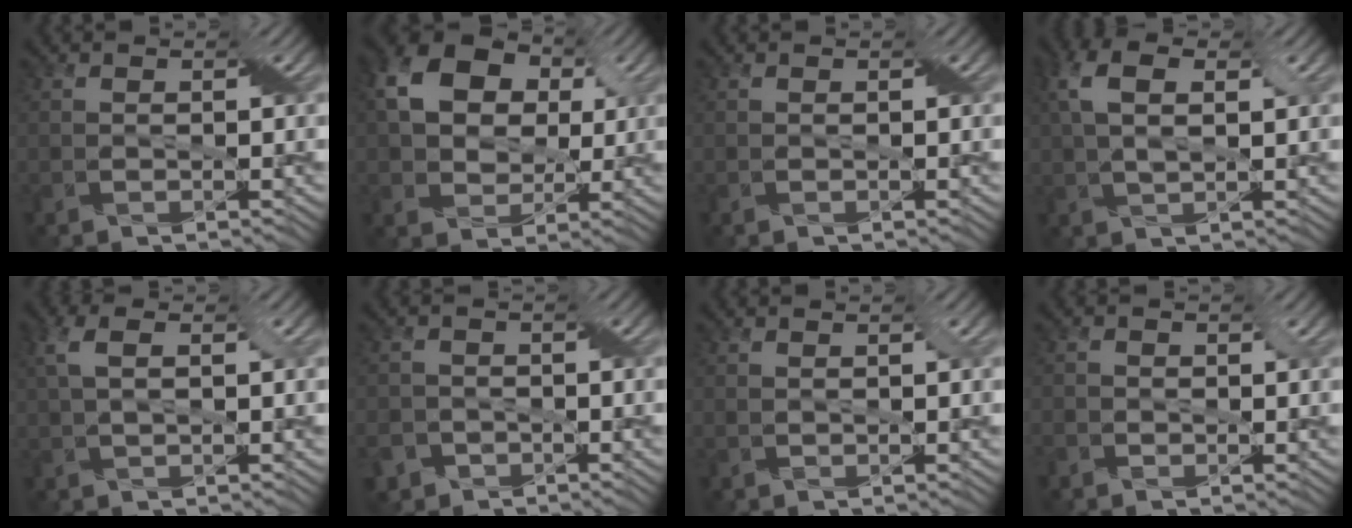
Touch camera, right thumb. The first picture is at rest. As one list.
[{"total": 13.0, "force": [4.0, 9.6, 7.8], "torque": [-0.185, 0.038, 0.071]}, {"total": 0.0}, {"total": 6.4, "force": [2.1, 2.9, 5.3], "torque": [-0.120, 0.013, 0.034]}, {"total": 3.9, "force": [1.2, 1.5, 3.4], "torque": [-0.084, 0.012, 0.022]}, {"total": 4.5, "force": [-2.9, 3.3, 1.0], "torque": [-0.014, -0.007, -0.058]}, {"total": 0.6, "force": [0.2, 0.2, 0.5], "torque": [-0.014, 0.001, 0.007]}, {"total": 1.9, "force": [-1.0, 1.6, 0.5], "torque": [-0.011, 0.003, -0.022]}]